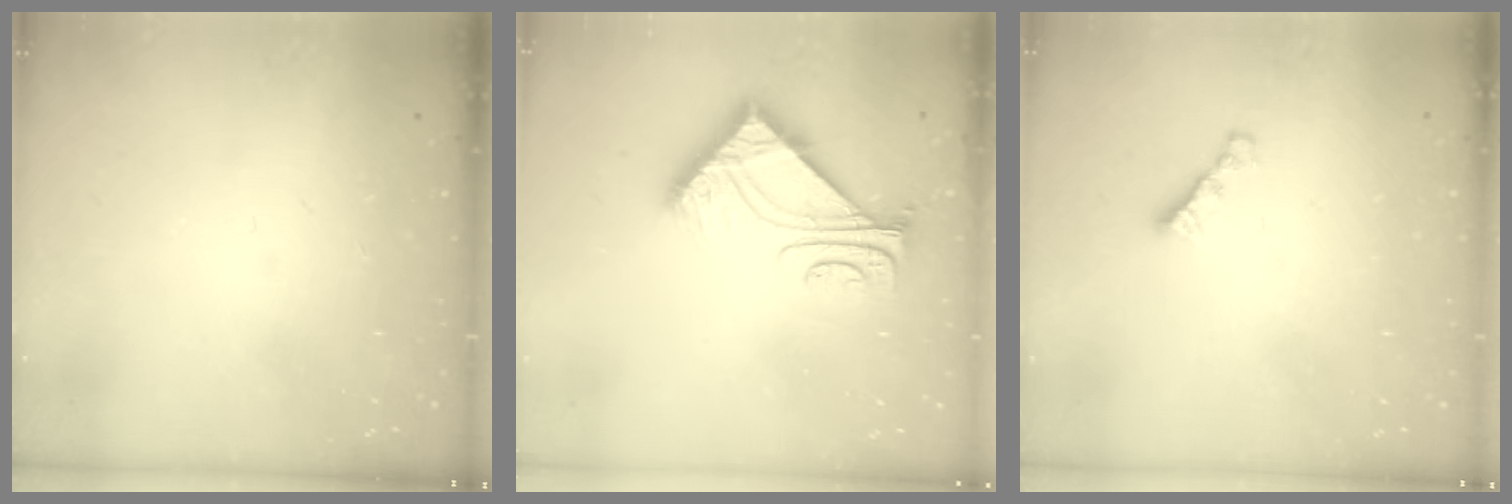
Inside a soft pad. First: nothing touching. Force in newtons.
{"total": 7.5, "press": 7.5, "slide": 0.5}
{"total": 3.0, "press": 3.0, "slide": 0.1}